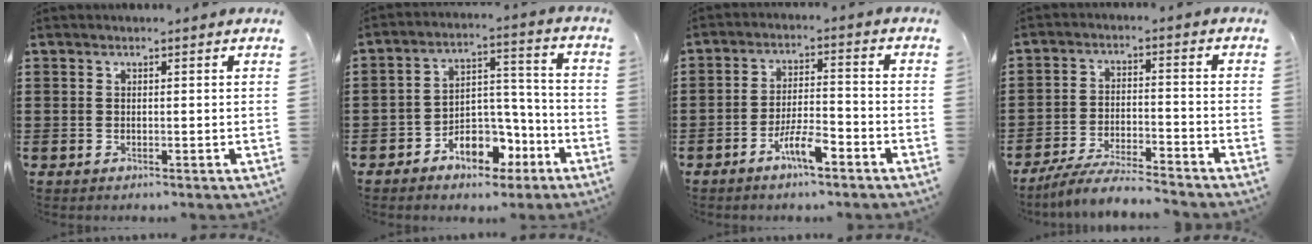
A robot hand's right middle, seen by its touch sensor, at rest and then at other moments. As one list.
[{"total": 7.8, "force": [-5.1, 4.6, 3.8], "torque": [-0.060, 0.031, -0.090]}, {"total": 6.1, "force": [-4.0, 1.5, 4.4], "torque": [-0.089, 0.003, -0.078]}, {"total": 6.5, "force": [-6.1, 0.3, 2.1], "torque": [-0.044, -0.003, -0.119]}]